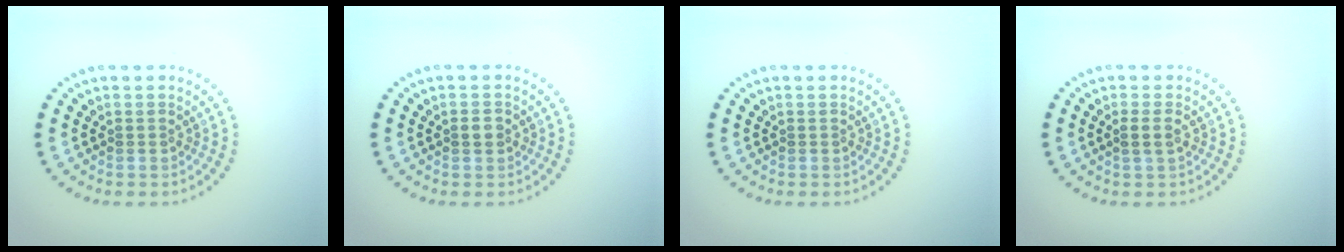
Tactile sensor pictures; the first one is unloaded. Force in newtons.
{"total": 1.0, "press": 0.9, "slide": 0.3}
{"total": 0.0}
{"total": 1.4, "press": 1.1, "slide": 0.8}